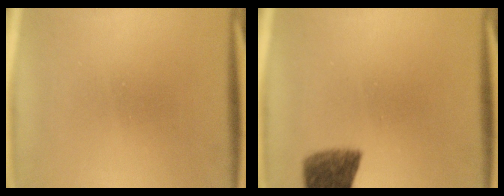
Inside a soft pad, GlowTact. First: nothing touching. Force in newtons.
{"total": 7.0}